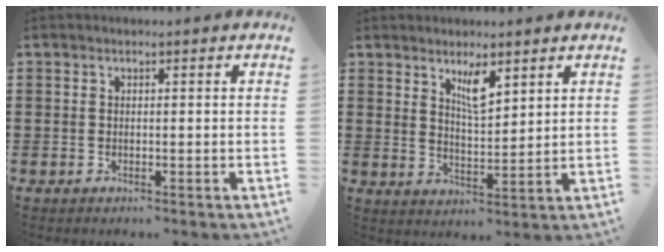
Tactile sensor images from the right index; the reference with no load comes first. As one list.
[{"total": 4.6, "force": [2.9, 1.3, 3.3], "torque": [-0.064, 0.001, 0.050]}]